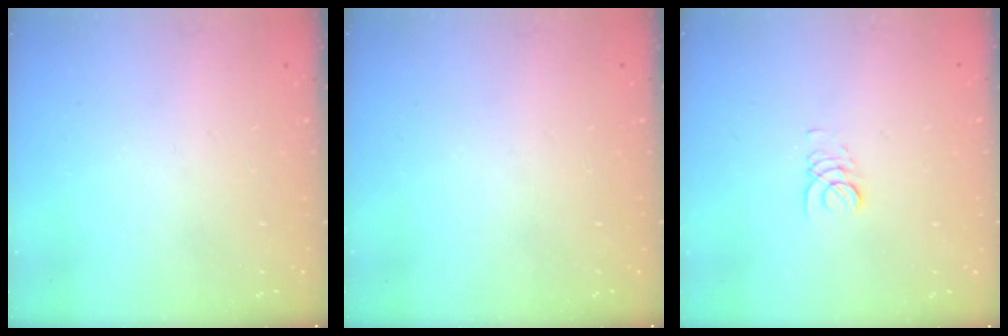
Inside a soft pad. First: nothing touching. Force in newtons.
{"total": 0.0}
{"total": 3.4, "press": 3.4, "slide": 0.3}